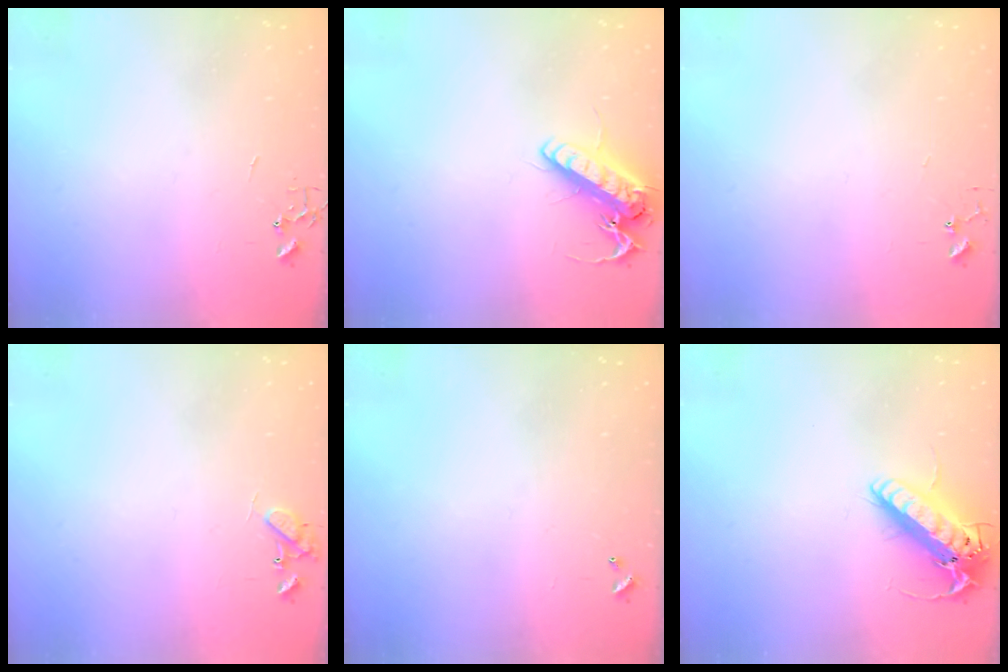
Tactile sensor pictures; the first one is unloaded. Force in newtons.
{"total": 14.1, "press": 13.9, "slide": 2.6}
{"total": 3.5, "press": 3.4, "slide": 0.4}
{"total": 8.6, "press": 8.6, "slide": 0.7}
{"total": 0.0}
{"total": 16.7, "press": 16.4, "slide": 3.1}